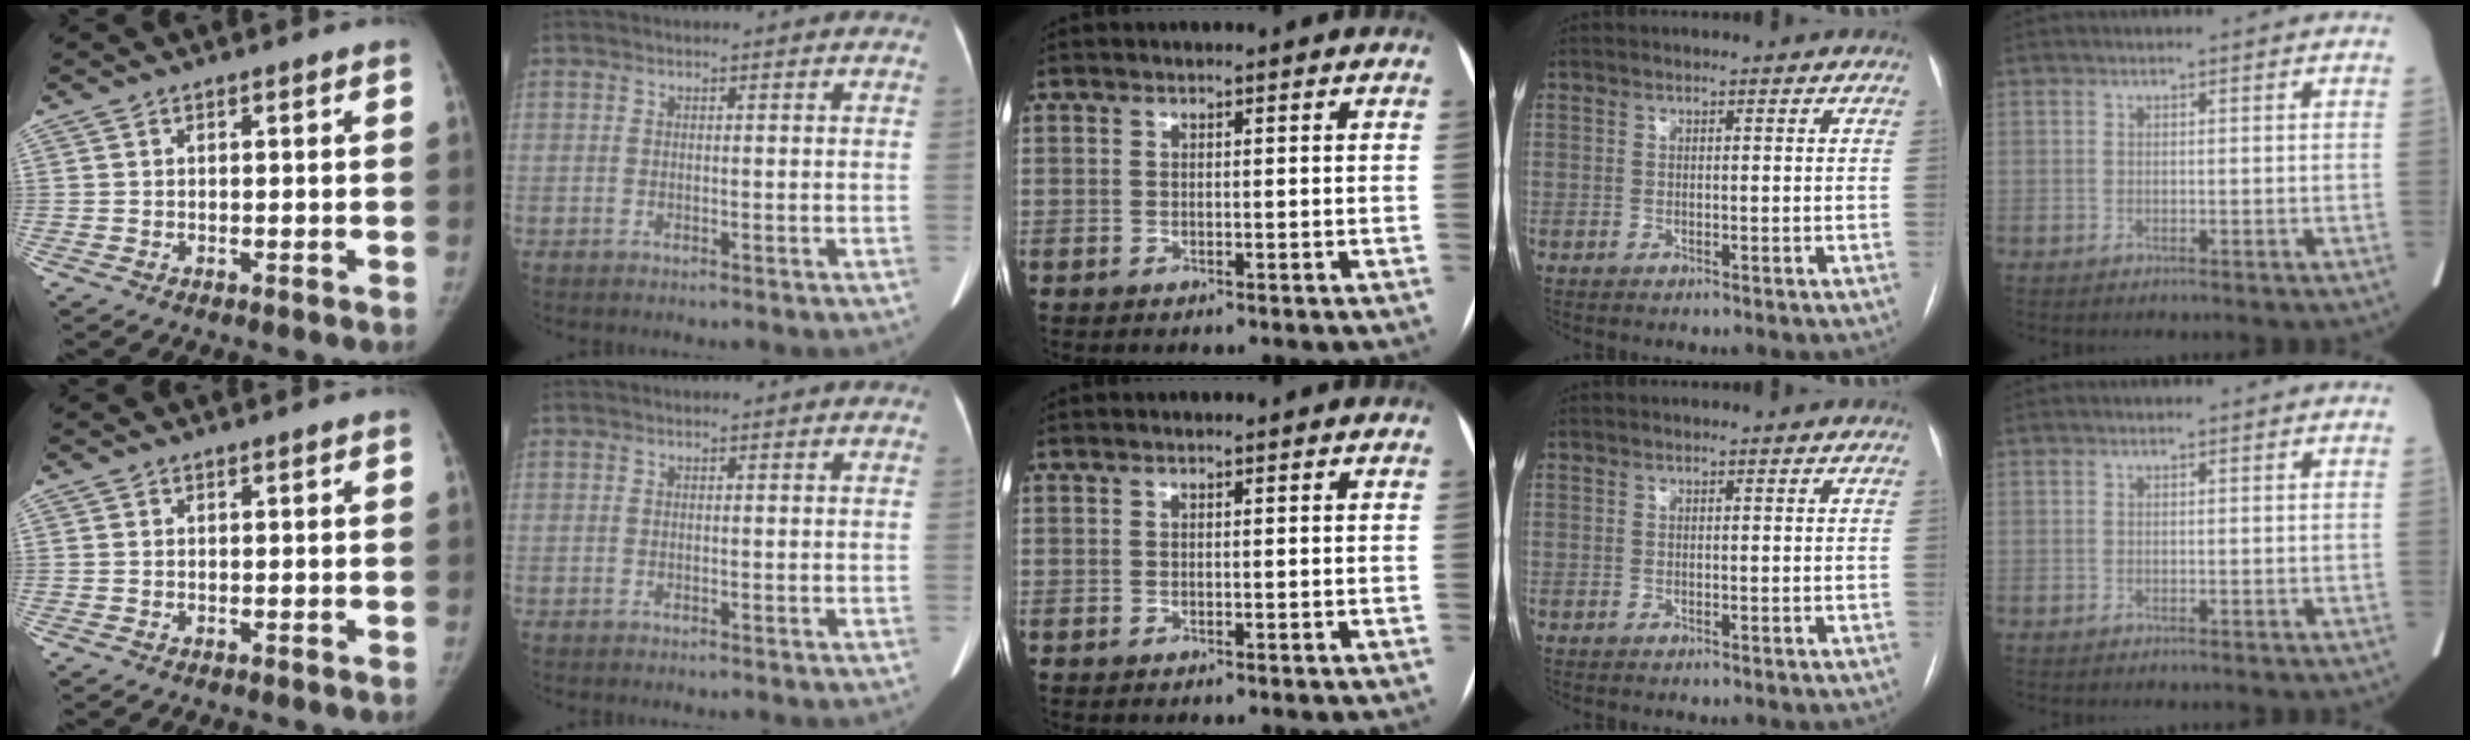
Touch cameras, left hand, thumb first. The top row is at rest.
{}